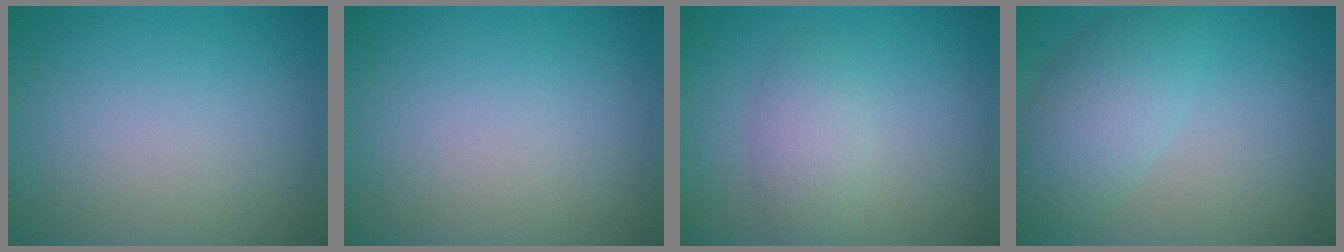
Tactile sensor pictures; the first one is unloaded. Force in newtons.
{"total": 0.0}
{"total": 2.6, "press": 2.6, "slide": 0.1}
{"total": 4.8, "press": 4.8, "slide": 0.3}